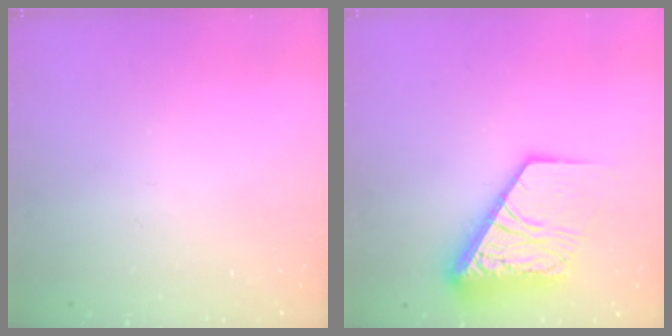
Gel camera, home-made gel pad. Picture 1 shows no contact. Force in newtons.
{"total": 15.5, "press": 15.4, "slide": 1.9}